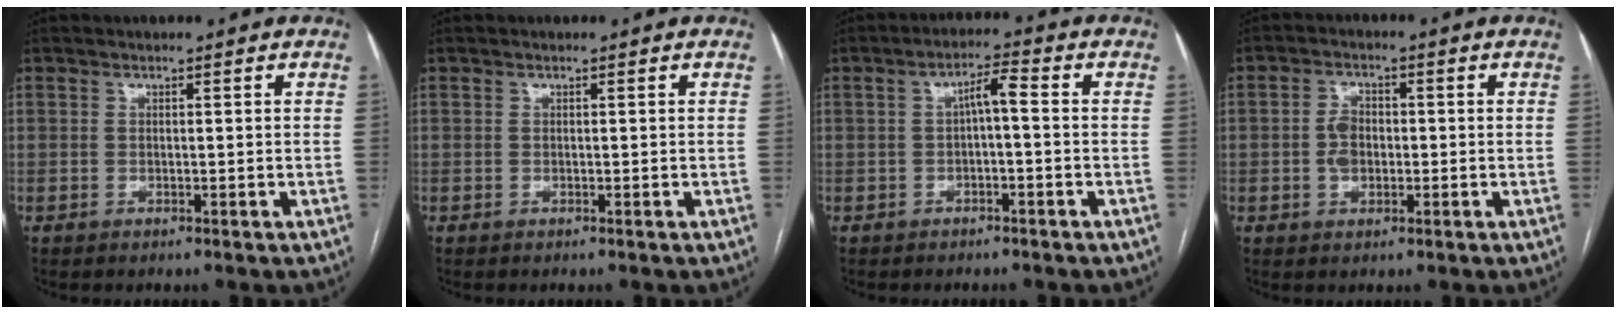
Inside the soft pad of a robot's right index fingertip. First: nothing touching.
{"total": 0.0}
{"total": 3.5, "force": [-0.1, 0.7, 3.5], "torque": [-0.059, 0.017, -0.001]}
{"total": 3.8, "force": [-0.5, 2.7, 2.6], "torque": [-0.052, 0.008, -0.009]}